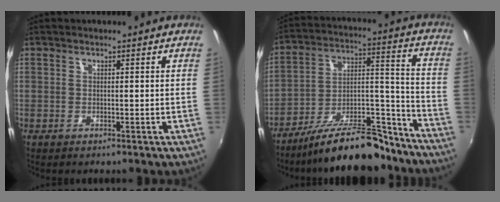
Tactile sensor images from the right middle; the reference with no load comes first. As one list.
[{"total": 20.2, "force": [-16.2, 5.9, 10.6], "torque": [-0.173, 0.018, -0.241]}]